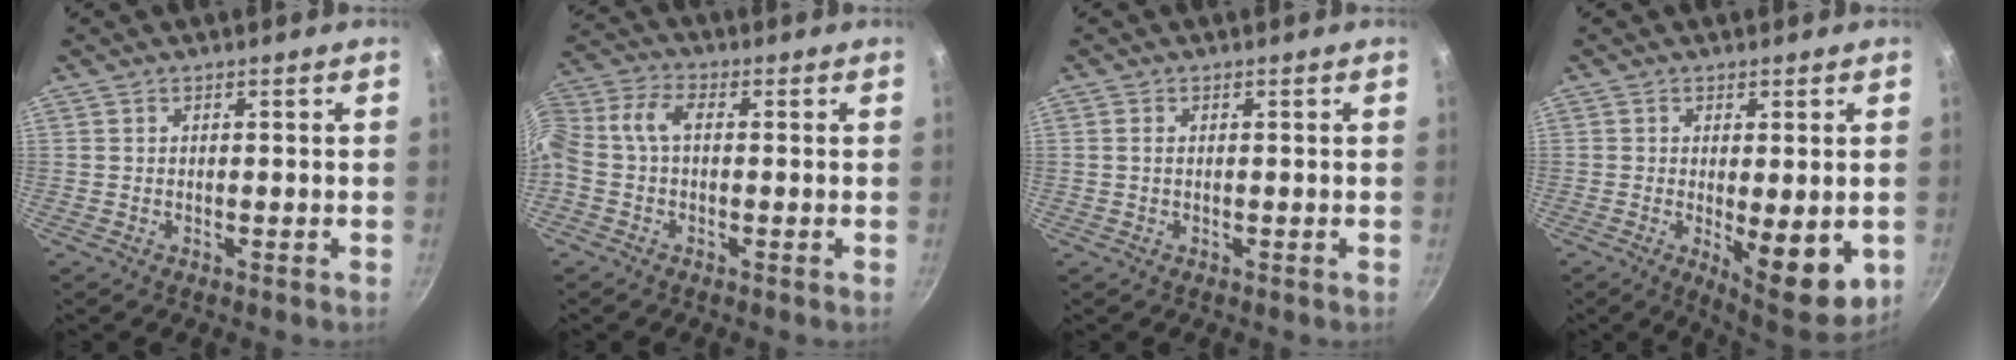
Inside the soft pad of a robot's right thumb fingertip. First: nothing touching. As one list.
[{"total": 8.8, "force": [-0.3, 5.6, 6.7], "torque": [-0.153, 0.037, -0.024]}, {"total": 0.9, "force": [0.1, 0.5, 0.7], "torque": [-0.015, 0.001, 0.002]}, {"total": 11.0, "force": [-1.6, 3.9, 10.2], "torque": [-0.121, -0.013, -0.008]}]